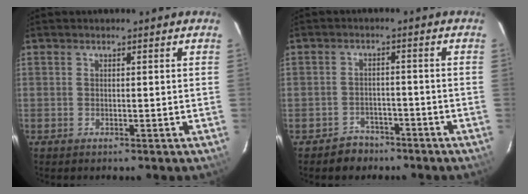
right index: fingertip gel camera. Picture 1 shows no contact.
{"total": 4.6, "force": [-3.2, 3.3, -0.2], "torque": [-0.004, 0.023, -0.045]}